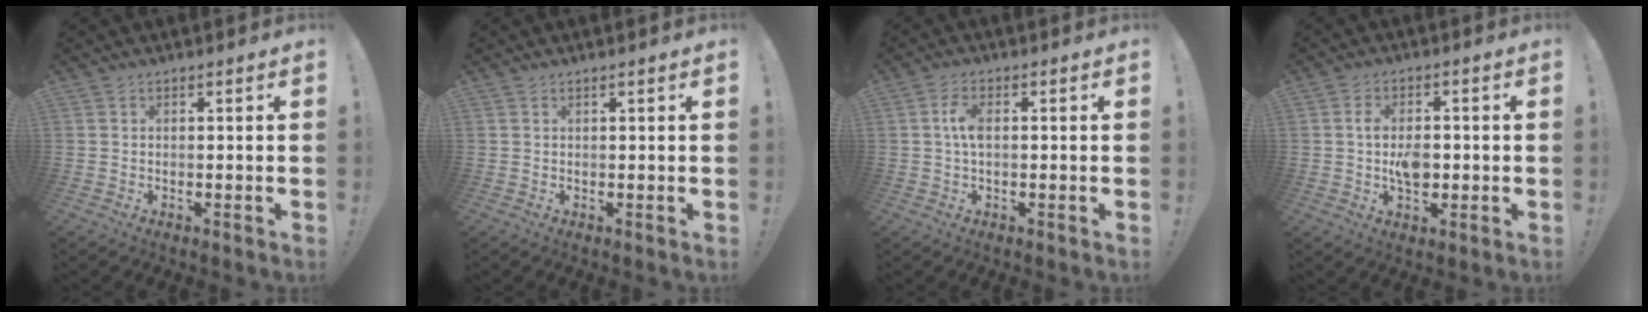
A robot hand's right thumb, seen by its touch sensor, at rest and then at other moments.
{"total": 0.6, "force": [0.3, -0.1, 0.5], "torque": [-0.005, -0.001, 0.005]}
{"total": 4.7, "force": [0.4, 2.2, 4.1], "torque": [-0.073, 0.008, 0.008]}
{"total": 7.8, "force": [-0.8, 4.9, 6.1], "torque": [-0.096, 0.005, -0.016]}